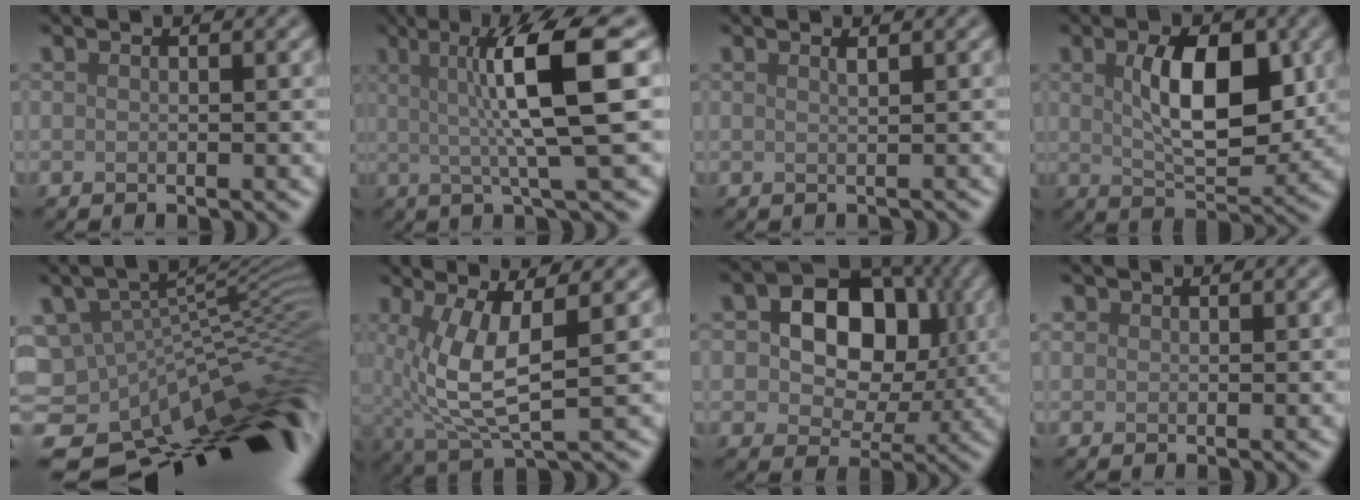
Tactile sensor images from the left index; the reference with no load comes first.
{"total": 8.5, "force": [1.4, 1.2, 8.3], "torque": [-0.119, 0.010, 0.023]}
{"total": 0.6, "force": [0.4, 0.1, 0.4], "torque": [-0.001, 0.002, 0.006]}
{"total": 7.2, "force": [1.4, 3.3, 6.2], "torque": [-0.102, 0.000, 0.027]}
{"total": 13.9, "force": [-7.3, 5.7, 10.4], "torque": [-0.186, 0.001, -0.102]}
{"total": 6.1, "force": [0.8, 1.8, 5.7], "torque": [-0.131, -0.010, 0.023]}
{"total": 11.3, "force": [2.2, 8.0, 7.7], "torque": [-0.107, 0.028, 0.017]}
{"total": 0.6, "force": [0.3, 0.5, 0.0], "torque": [0.005, 0.000, 0.003]}